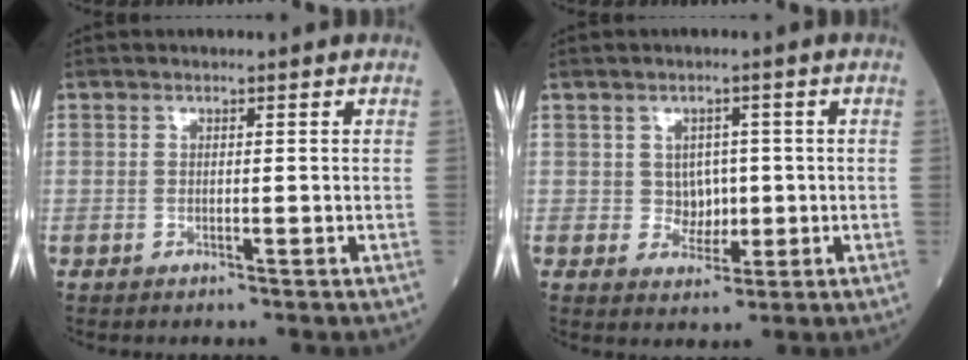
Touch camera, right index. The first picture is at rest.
{"total": 3.2, "force": [0.0, 2.8, 1.5], "torque": [-0.013, 0.005, 0.002]}